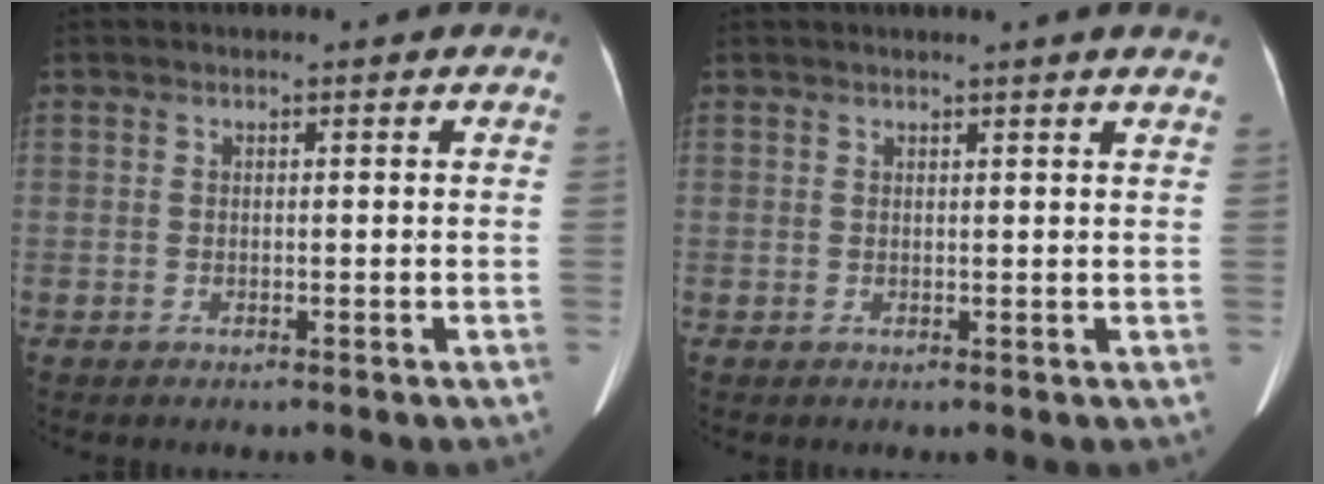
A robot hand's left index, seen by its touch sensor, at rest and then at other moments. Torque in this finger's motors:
{"motor_torque": [0.19, -0.22, 0.02, 0.00]}